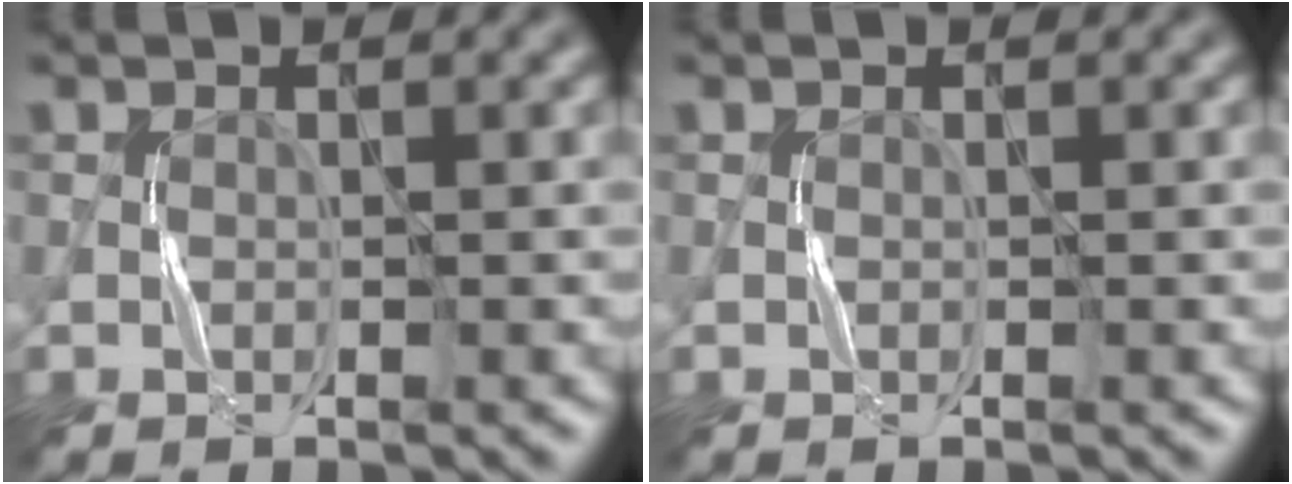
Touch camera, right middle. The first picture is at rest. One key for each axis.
{"total": 0.0}